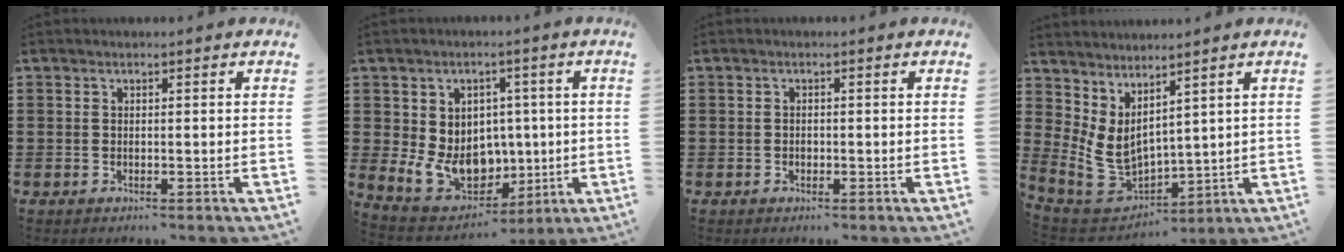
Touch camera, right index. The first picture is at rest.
{"total": 9.6, "force": [-0.3, 8.0, 5.3], "torque": [-0.122, 0.003, 0.004]}
{"total": 0.5, "force": [-0.1, 0.4, 0.2], "torque": [-0.006, 0.002, -0.002]}
{"total": 6.0, "force": [2.3, 3.9, 4.0], "torque": [-0.123, -0.031, 0.042]}